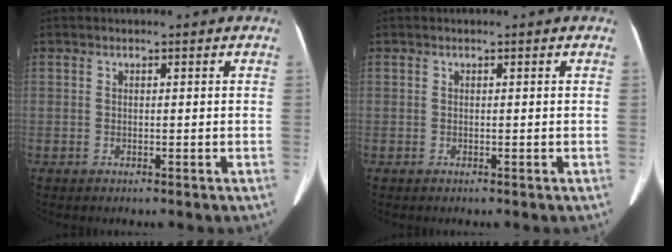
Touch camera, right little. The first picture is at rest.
{"total": 0.0}